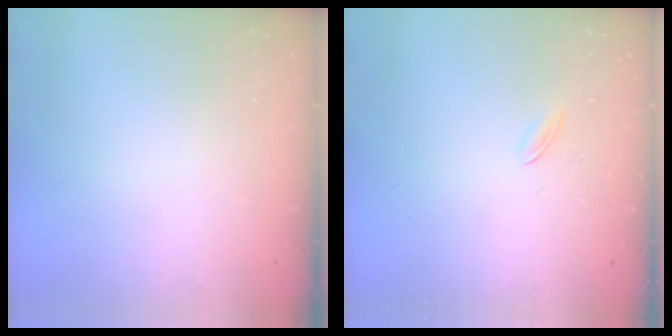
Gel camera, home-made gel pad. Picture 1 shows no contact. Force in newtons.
{"total": 1.6, "press": 1.5, "slide": 0.5}